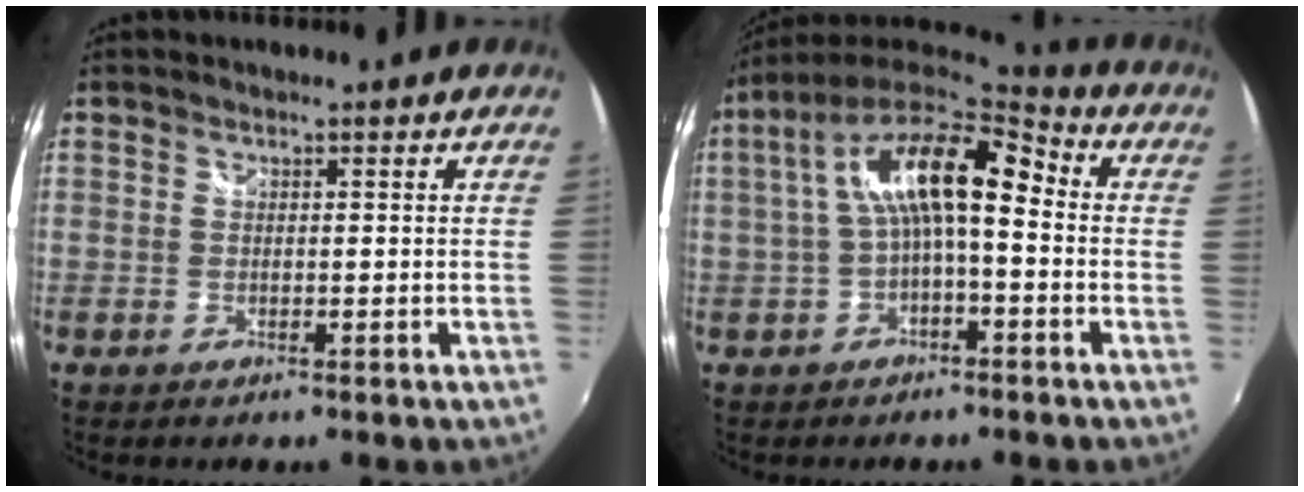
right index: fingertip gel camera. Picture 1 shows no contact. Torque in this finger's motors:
{"motor_torque": [0.94, -0.30, 1.05, 0.21]}